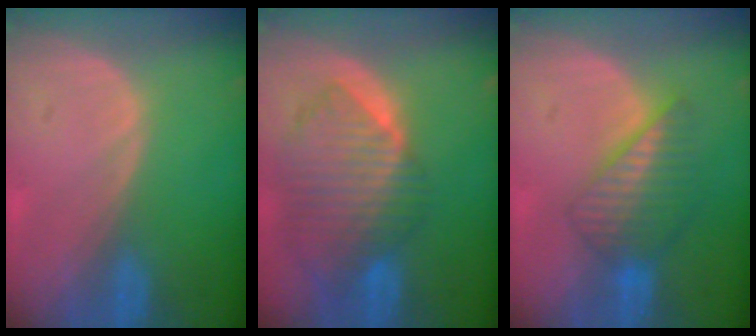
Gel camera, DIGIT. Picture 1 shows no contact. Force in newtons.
{"total": 10.3, "press": 9.0, "slide": 5.1}
{"total": 6.5, "press": 6.2, "slide": 2.1}